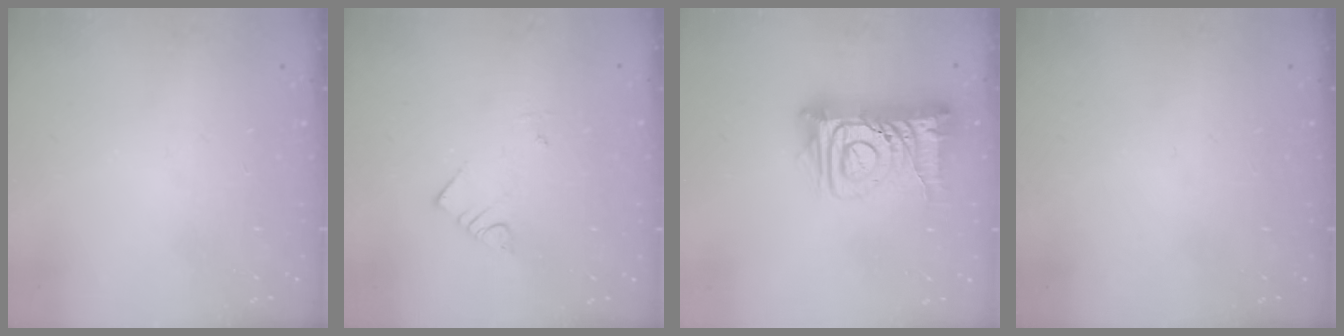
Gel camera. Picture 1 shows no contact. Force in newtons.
{"total": 3.4, "press": 3.4, "slide": 0.1}
{"total": 13.2, "press": 13.1, "slide": 1.8}
{"total": 0.0}